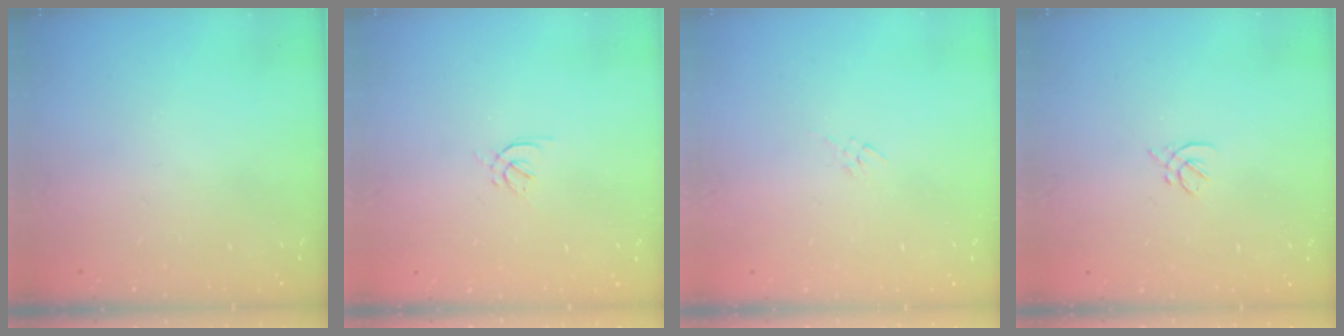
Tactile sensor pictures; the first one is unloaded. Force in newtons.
{"total": 1.5, "press": 1.4, "slide": 0.6}
{"total": 2.7, "press": 2.5, "slide": 0.9}
{"total": 2.1, "press": 2.0, "slide": 0.7}